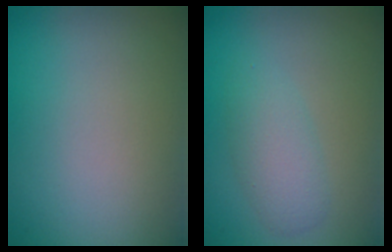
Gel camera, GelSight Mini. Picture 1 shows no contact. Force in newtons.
{"total": 2.5, "press": 2.5, "slide": 0.0}